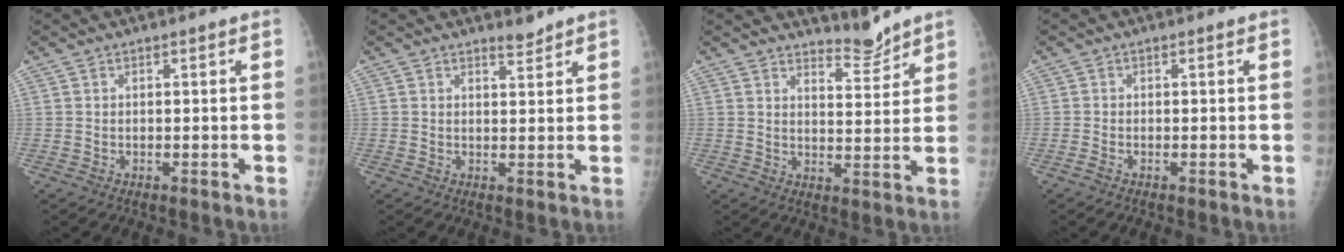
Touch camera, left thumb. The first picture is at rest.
{"total": 1.6, "force": [1.6, 0.3, 0.1], "torque": [0.013, -0.016, 0.023]}
{"total": 4.3, "force": [4.2, 0.5, 0.2], "torque": [0.015, -0.047, 0.072]}
{"total": 0.7, "force": [-0.5, 0.1, 0.4], "torque": [-0.007, -0.002, -0.014]}